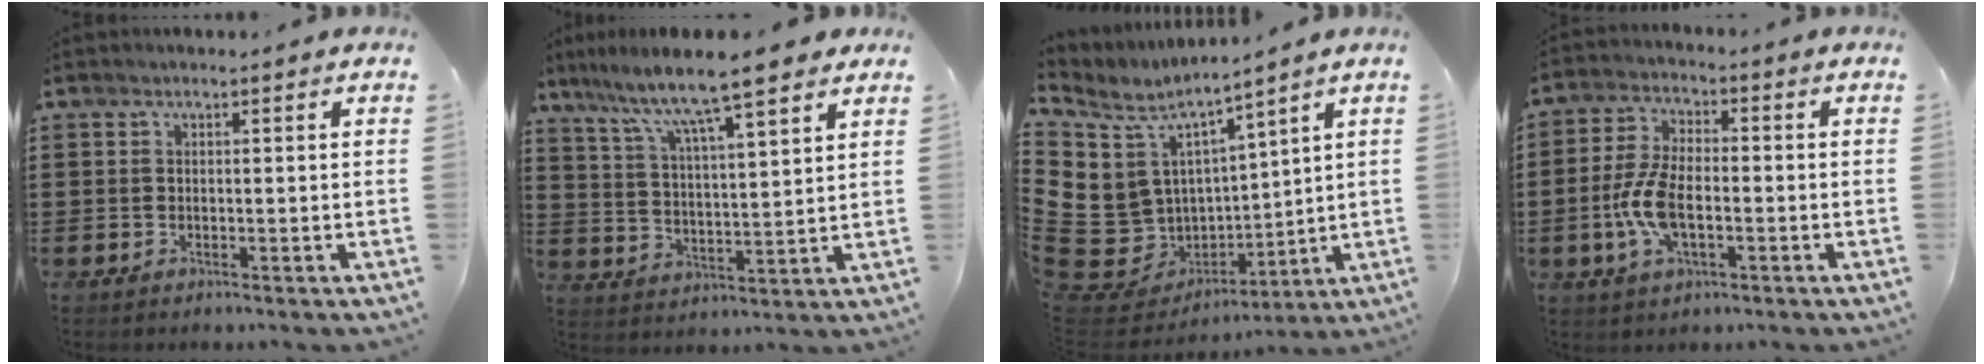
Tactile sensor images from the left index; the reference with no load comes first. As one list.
[{"total": 8.0, "force": [6.7, 0.5, 4.4], "torque": [-0.112, -0.038, 0.110]}, {"total": 9.0, "force": [2.2, 8.5, 2.3], "torque": [-0.116, -0.046, 0.049]}, {"total": 8.0, "force": [-1.8, 3.6, 6.9], "torque": [-0.166, -0.006, -0.041]}]